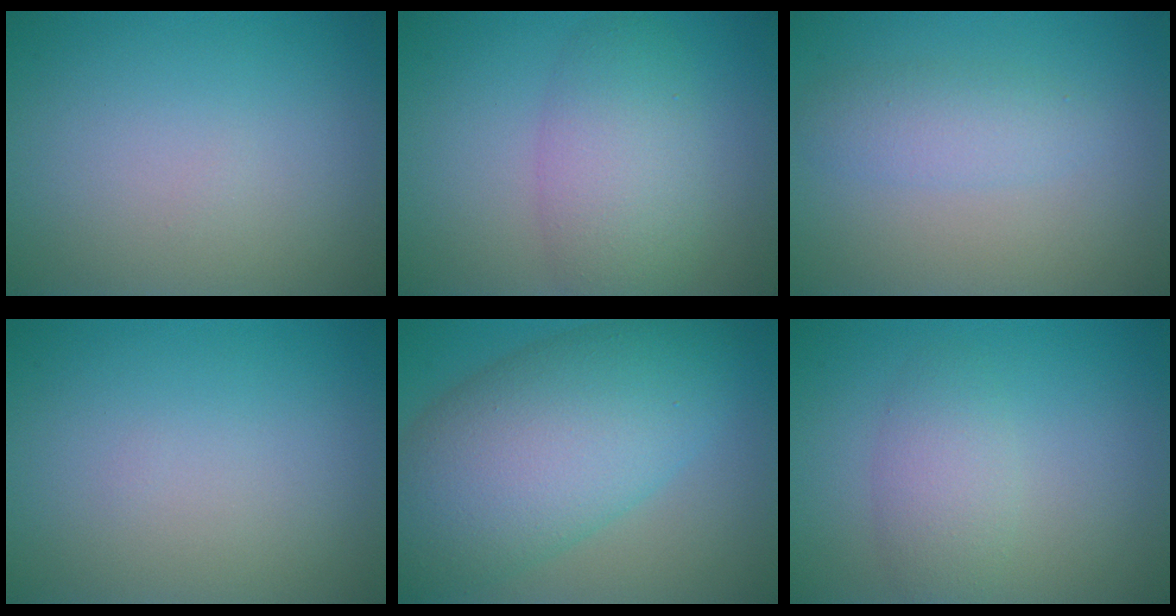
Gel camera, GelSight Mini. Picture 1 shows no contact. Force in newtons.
{"total": 5.0, "press": 5.0, "slide": 0.3}
{"total": 2.4, "press": 2.4, "slide": 0.0}
{"total": 0.0}
{"total": 11.8, "press": 11.8, "slide": 0.6}
{"total": 2.8, "press": 2.8, "slide": 0.2}